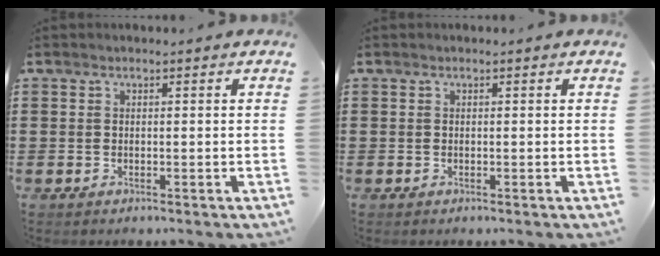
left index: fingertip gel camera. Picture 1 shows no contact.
{"total": 0.0}